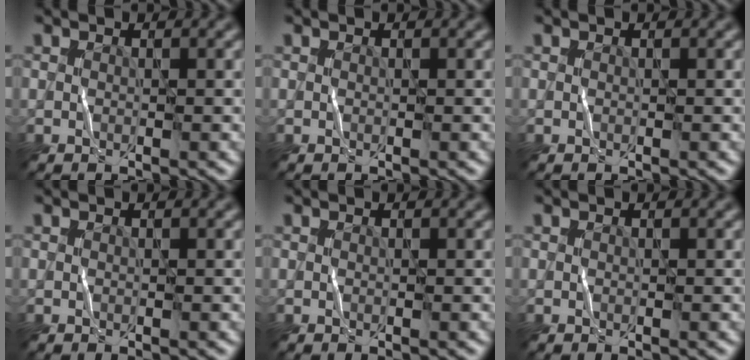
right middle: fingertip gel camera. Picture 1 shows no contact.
{"total": 0.0}
{"total": 0.0}
{"total": 0.0}
{"total": 0.0}
{"total": 0.0}